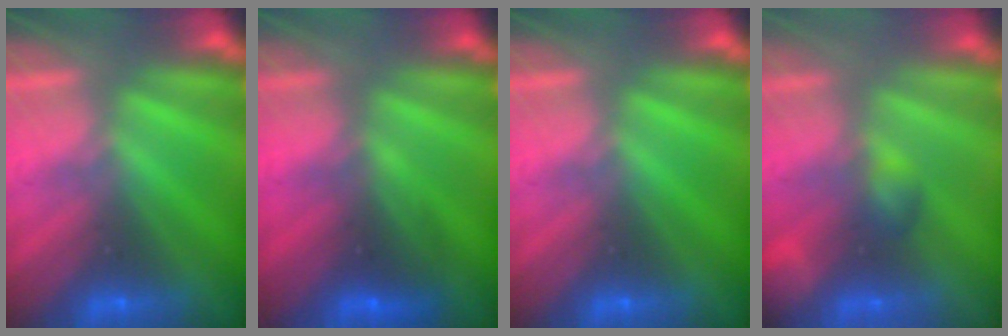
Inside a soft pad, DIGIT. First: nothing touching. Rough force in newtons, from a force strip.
{"total": 2.7}
{"total": 0.0}
{"total": 3.2}